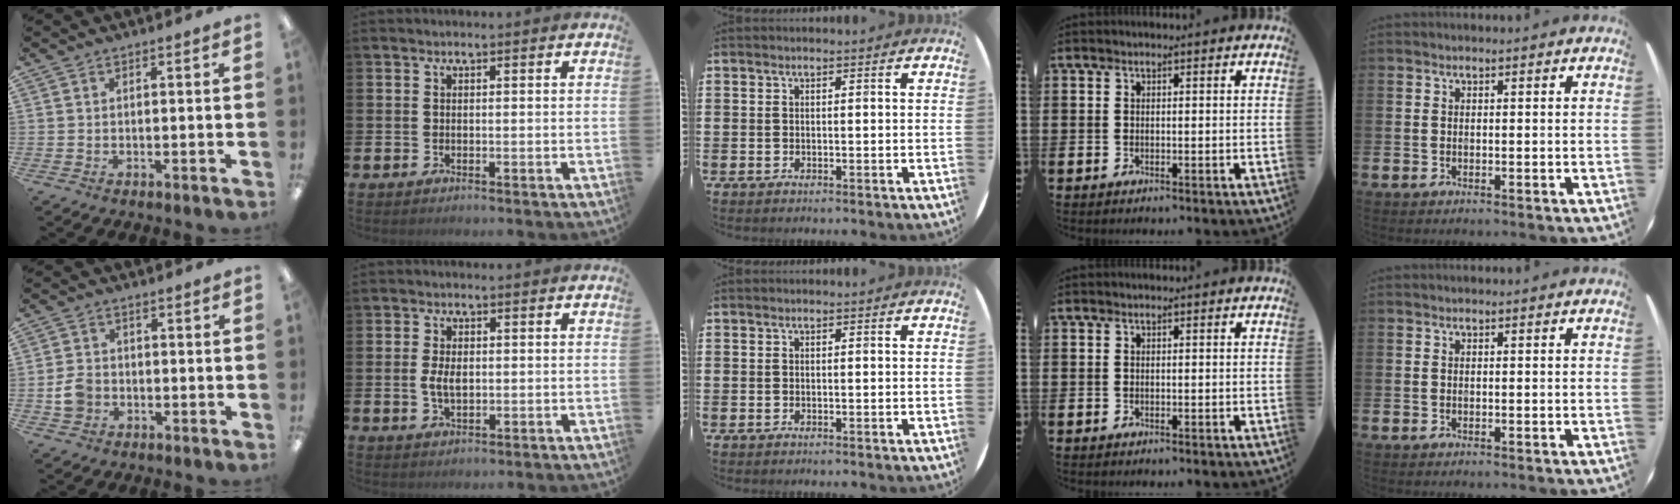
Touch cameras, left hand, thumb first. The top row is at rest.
{"thumb": {"total": 5.0, "force": [-1.3, 4.1, 2.5], "torque": [-0.048, 0.009, -0.022]}, "index": {"total": 3.2, "force": [0.1, 1.9, 2.7], "torque": [-0.040, 0.004, -0.003]}}